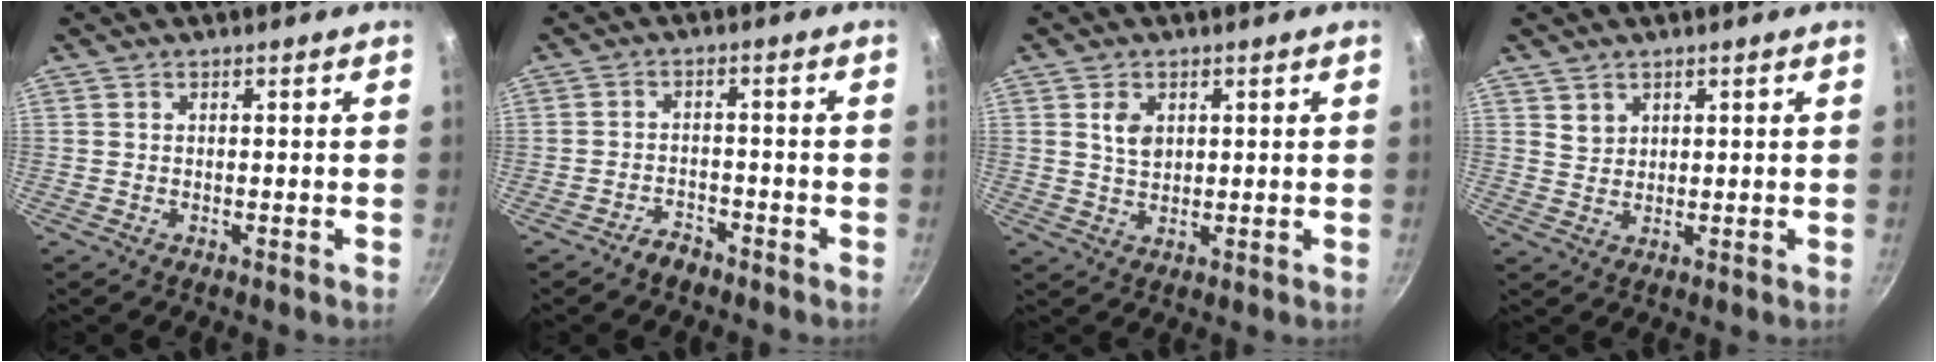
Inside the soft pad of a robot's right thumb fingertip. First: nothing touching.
{"total": 3.1, "force": [-2.6, 1.5, 0.9], "torque": [-0.005, 0.032, -0.041]}
{"total": 4.1, "force": [1.3, 2.9, 2.6], "torque": [-0.037, -0.006, 0.025]}
{"total": 2.5, "force": [1.4, 1.9, 0.6], "torque": [0.003, 0.000, 0.030]}